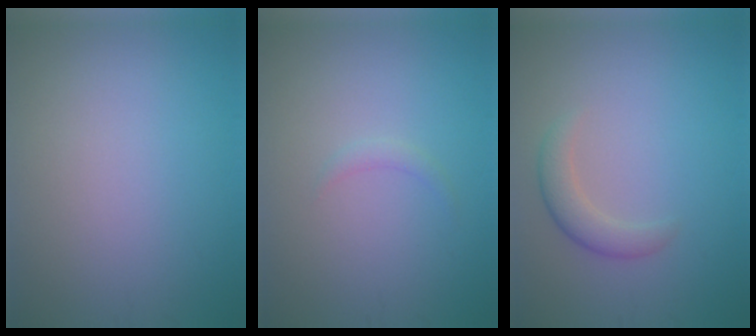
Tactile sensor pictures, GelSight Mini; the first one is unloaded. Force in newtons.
{"total": 0.8, "press": 0.8, "slide": 0.0}
{"total": 2.3, "press": 2.3, "slide": 0.2}